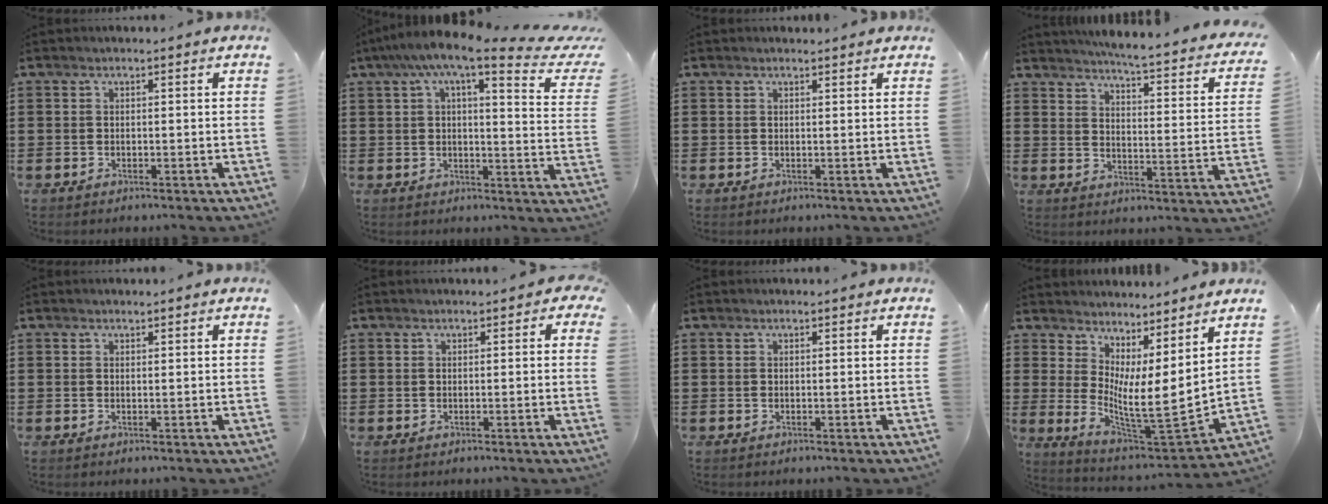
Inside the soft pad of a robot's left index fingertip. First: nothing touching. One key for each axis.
{"total": 8.0, "fx": 5.8, "fy": 0.9, "fz": 5.5, "tx": -0.116, "ty": -0.028, "tz": 0.091}
{"total": 0.5, "fx": 0.5, "fy": 0.2, "fz": 0.0, "tx": -0.001, "ty": 0.002, "tz": 0.011}
{"total": 4.2, "fx": 3.8, "fy": -0.7, "fz": 1.7, "tx": -0.047, "ty": -0.041, "tz": 0.054}
{"total": 0.5, "fx": 0.5, "fy": 0.0, "fz": -0.1, "tx": -0.001, "ty": 0.001, "tz": 0.011}
{"total": 1.2, "fx": 0.4, "fy": 1.1, "fz": 0.4, "tx": -0.004, "ty": 0.004, "tz": 0.004}
{"total": 0.0}
{"total": 6.0, "fx": 2.3, "fy": 1.0, "fz": 5.4, "tx": -0.104, "ty": -0.044, "tz": 0.039}